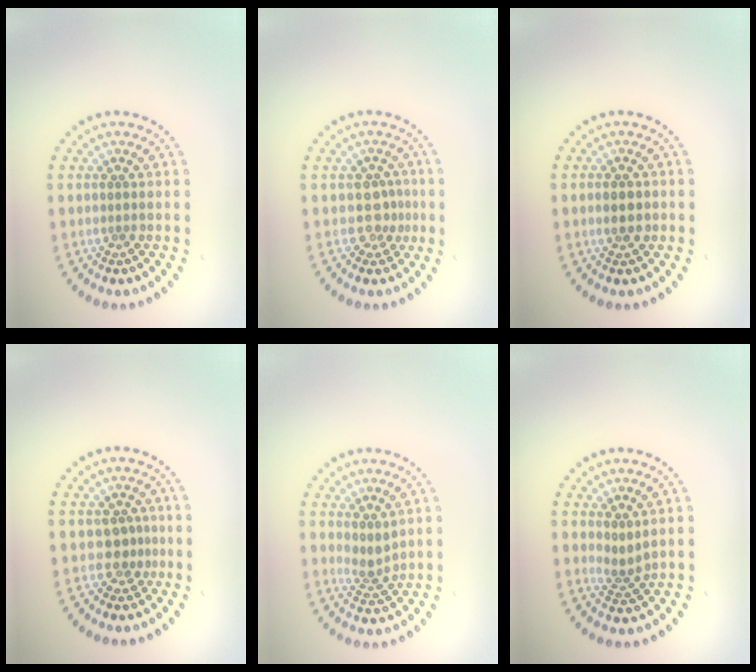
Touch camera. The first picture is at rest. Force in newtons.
{"total": 1.9, "press": 1.5, "slide": 1.2}
{"total": 2.3, "press": 2.3, "slide": 0.1}
{"total": 1.9, "press": 1.3, "slide": 1.3}
{"total": 2.0, "press": 1.6, "slide": 1.3}
{"total": 1.8, "press": 1.1, "slide": 1.3}